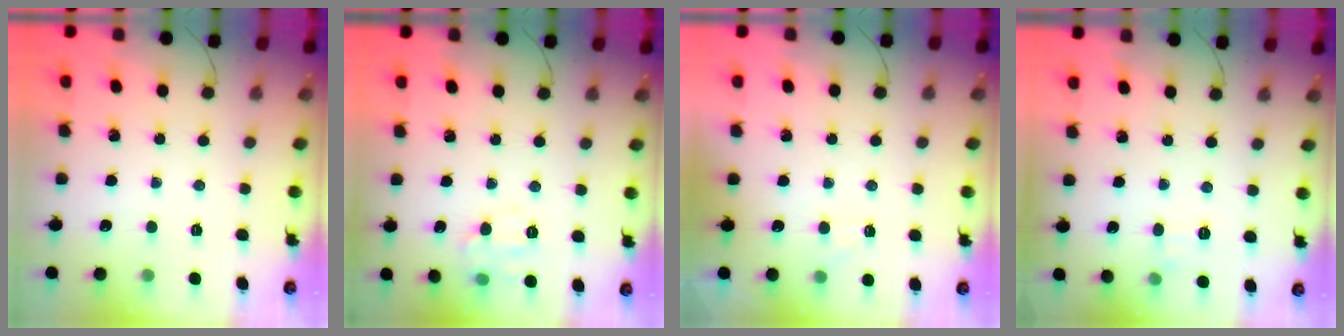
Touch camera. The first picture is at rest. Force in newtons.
{"total": 8.5, "press": 8.5, "slide": 0.6}
{"total": 3.7, "press": 3.4, "slide": 1.3}
{"total": 6.2, "press": 6.0, "slide": 1.5}